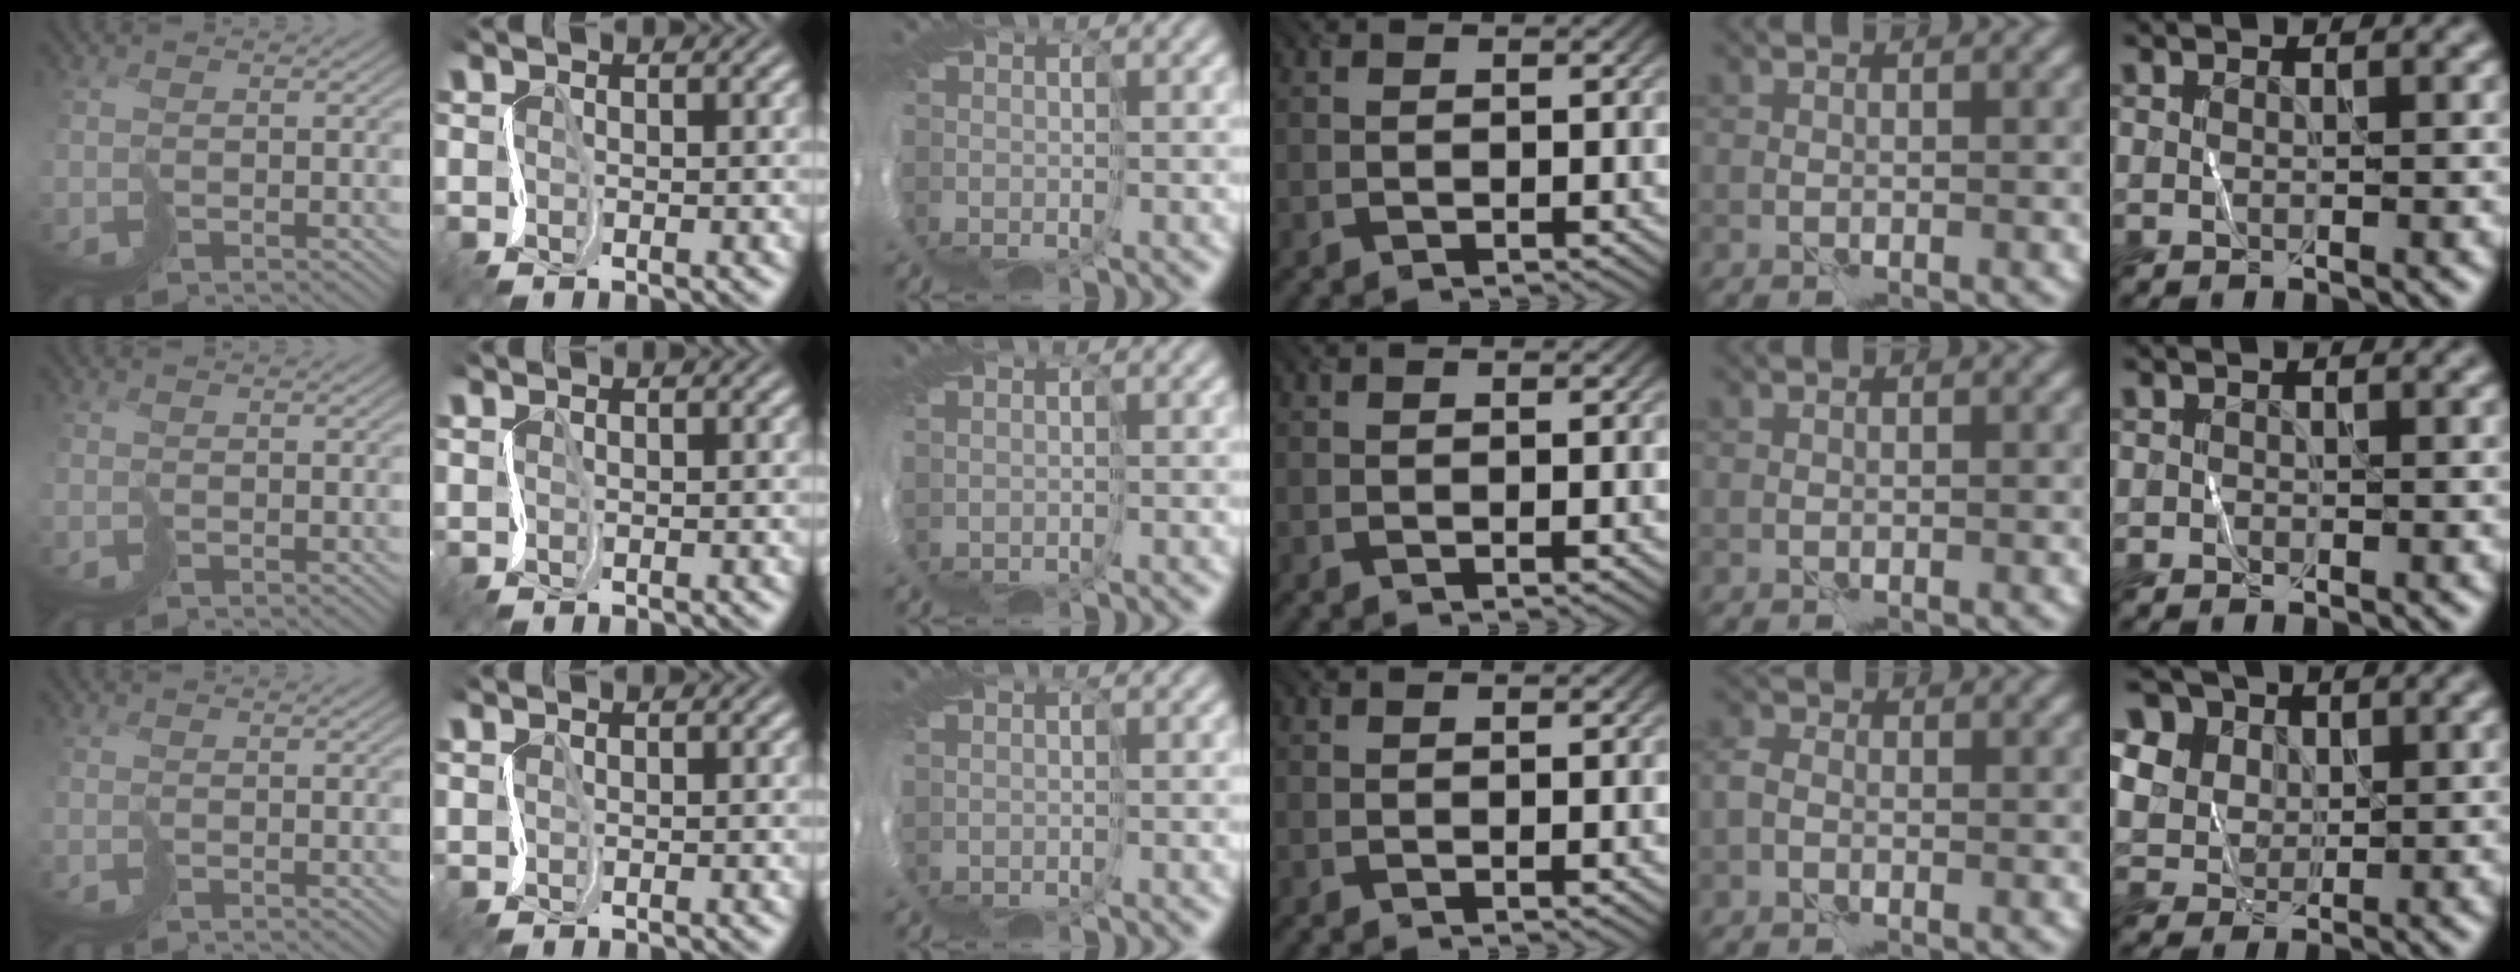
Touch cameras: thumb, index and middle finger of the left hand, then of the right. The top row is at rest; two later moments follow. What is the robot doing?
{"motion": "cut", "object": "tissue"}